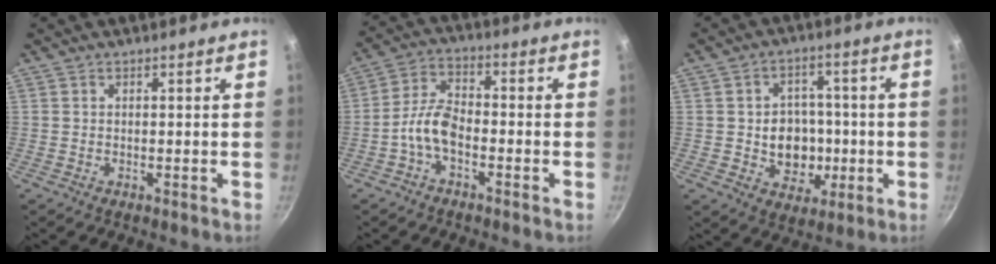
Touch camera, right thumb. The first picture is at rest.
{"total": 6.7, "force": [-2.9, 3.4, 5.1], "torque": [-0.097, 0.036, -0.065]}
{"total": 11.7, "force": [-1.6, 9.2, 7.0], "torque": [-0.063, 0.015, -0.017]}